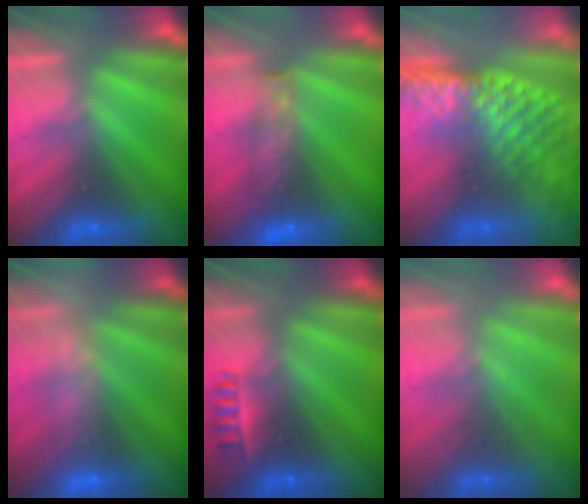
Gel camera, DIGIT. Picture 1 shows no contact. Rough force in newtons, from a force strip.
{"total": 8.5}
{"total": 7.4}
{"total": 2.4}
{"total": 2.3}
{"total": 2.1}